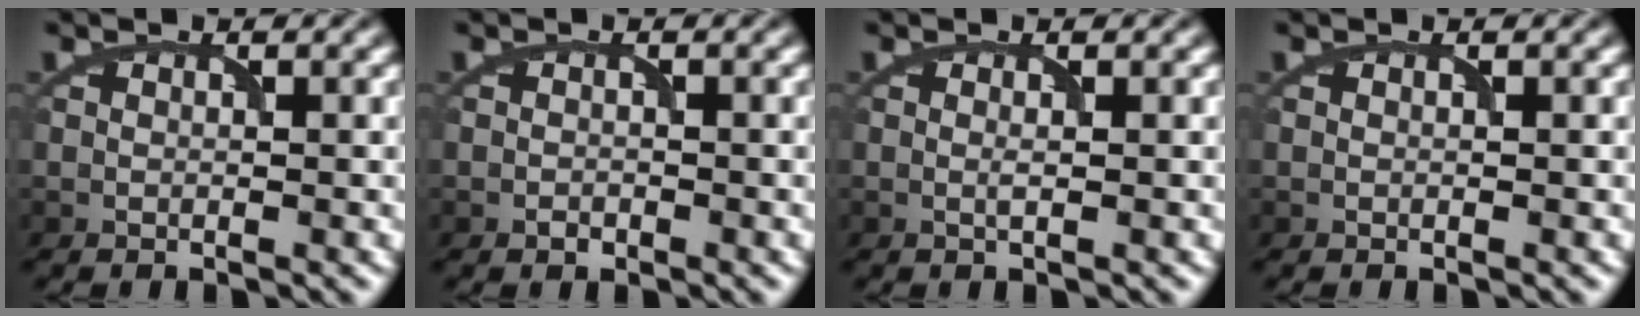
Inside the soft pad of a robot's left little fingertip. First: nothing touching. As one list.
[{"total": 0.7, "force": [-0.4, 0.5, 0.3], "torque": [-0.003, -0.002, -0.009]}, {"total": 0.6, "force": [0.0, 0.0, 0.6], "torque": [-0.015, -0.001, -0.001]}, {"total": 0.0}]